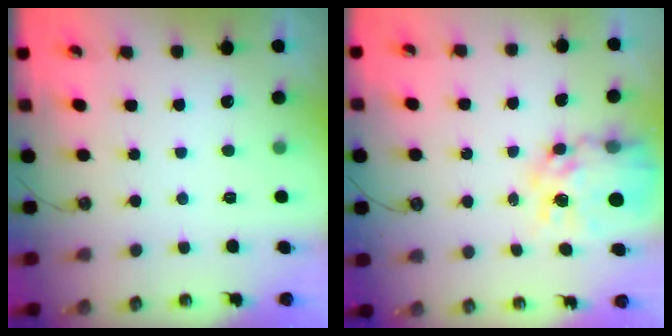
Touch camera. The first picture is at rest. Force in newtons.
{"total": 14.4, "press": 14.3, "slide": 1.2}